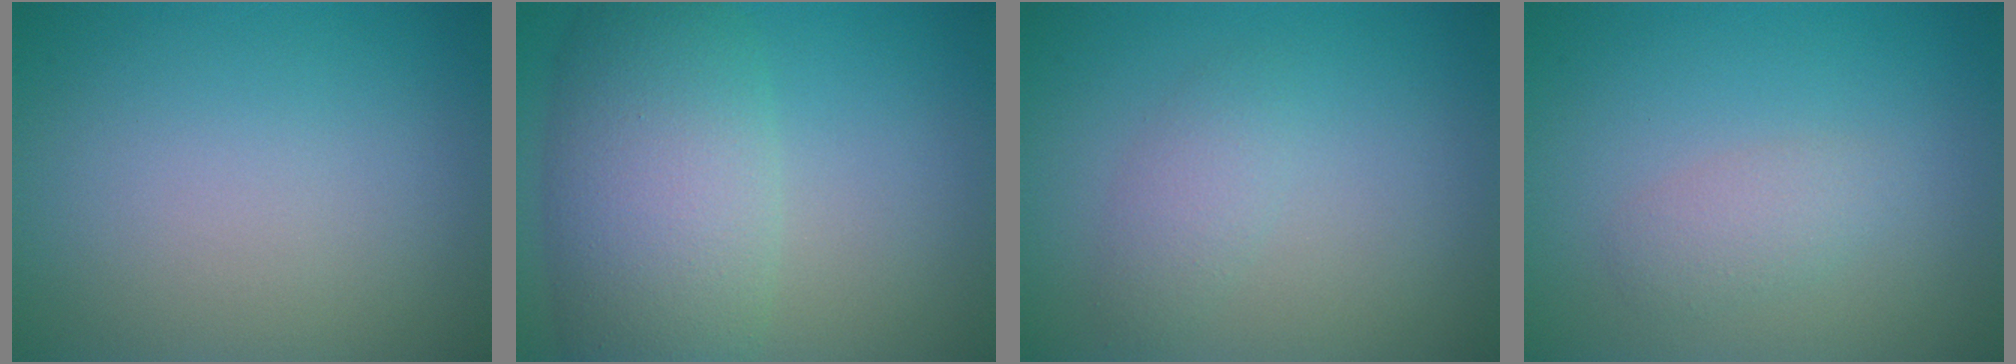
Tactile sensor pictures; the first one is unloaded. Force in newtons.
{"total": 8.1, "press": 8.1, "slide": 0.5}
{"total": 1.7, "press": 1.7, "slide": 0.0}
{"total": 1.8, "press": 1.8, "slide": 0.0}